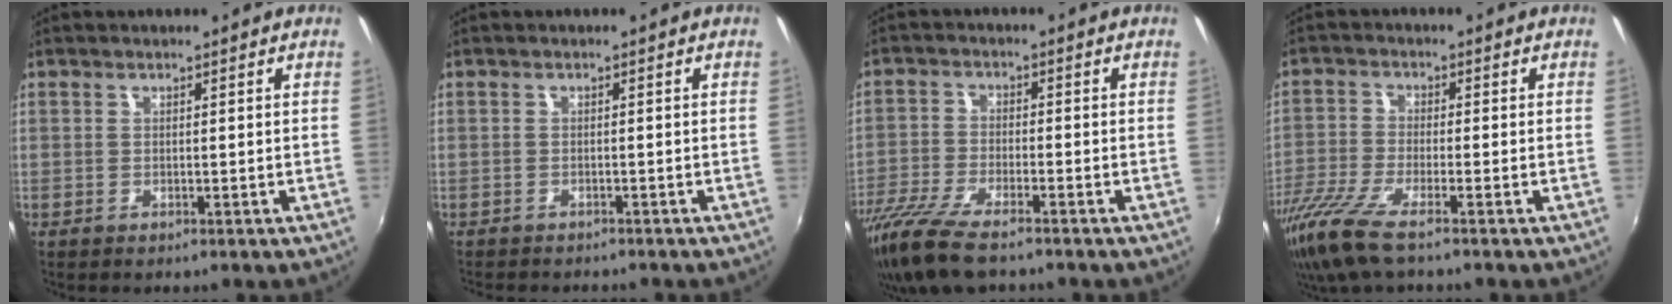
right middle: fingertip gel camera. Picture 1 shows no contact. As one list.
[{"total": 3.4, "force": [-3.2, 0.6, 1.0], "torque": [-0.028, -0.014, -0.049]}, {"total": 11.6, "force": [-9.0, 2.4, 6.9], "torque": [-0.161, -0.039, -0.175]}, {"total": 9.6, "force": [-6.9, 1.1, 6.5], "torque": [-0.156, -0.032, -0.137]}]